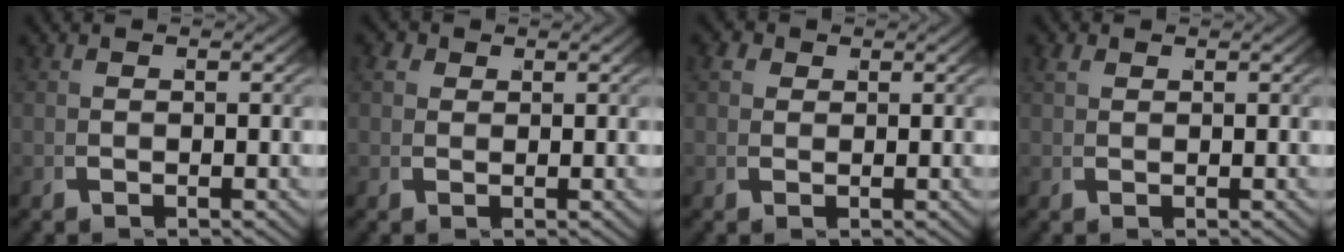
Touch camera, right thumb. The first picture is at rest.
{"total": 2.0, "force": [0.8, 1.7, 0.6], "torque": [-0.021, -0.003, 0.018]}
{"total": 2.0, "force": [0.8, 1.7, 0.6], "torque": [-0.020, -0.003, 0.016]}
{"total": 1.1, "force": [0.7, 0.8, 0.4], "torque": [-0.010, -0.002, 0.018]}